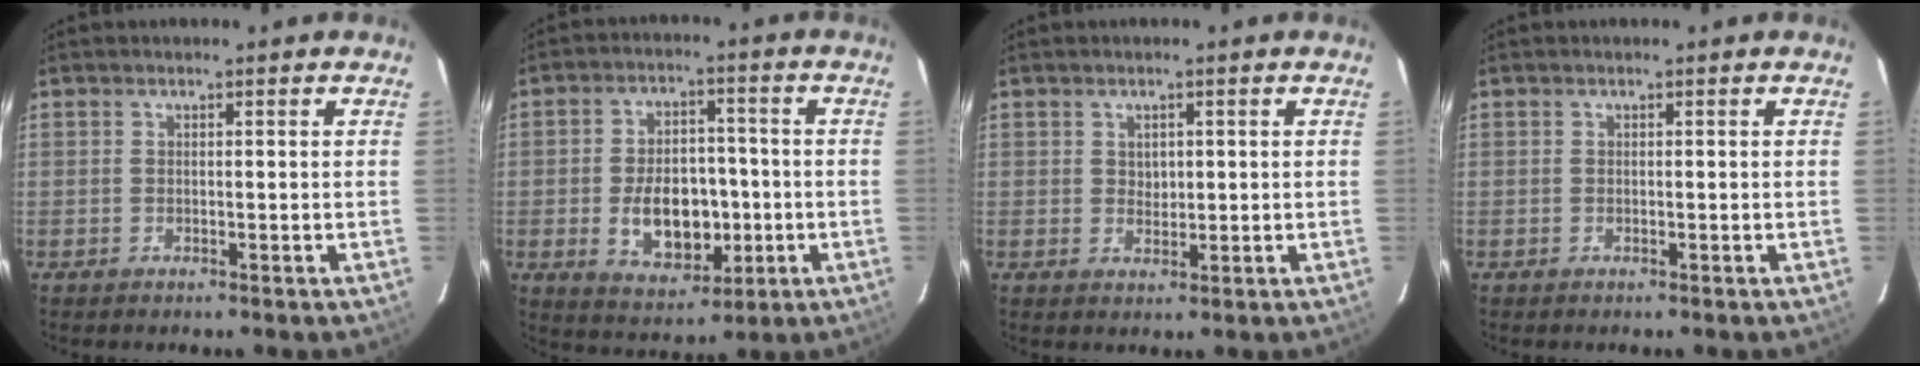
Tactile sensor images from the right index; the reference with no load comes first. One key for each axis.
{"total": 12.0, "fx": -2.3, "fy": 7.7, "fz": 8.9, "tx": -0.170, "ty": 0.009, "tz": -0.018}
{"total": 2.0, "fx": 0.6, "fy": 1.7, "fz": 0.9, "tx": -0.008, "ty": 0.004, "tz": 0.013}
{"total": 0.0}